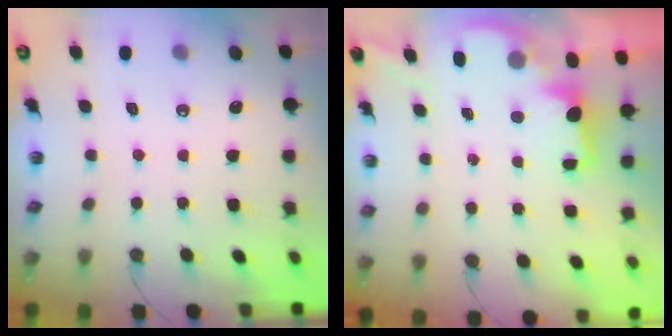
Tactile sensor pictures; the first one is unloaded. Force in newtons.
{"total": 2.0, "press": 1.8, "slide": 0.8}